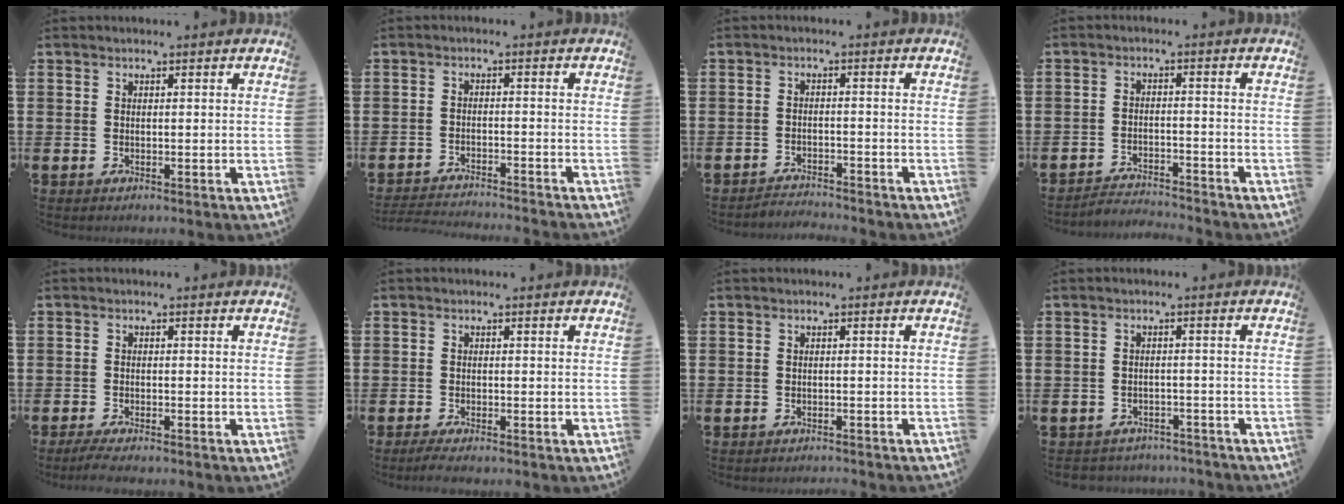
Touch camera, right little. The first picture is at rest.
{"total": 2.5, "force": [-2.4, -0.3, 0.1], "torque": [-0.003, 0.001, -0.052]}
{"total": 2.1, "force": [-2.1, -0.1, -0.2], "torque": [-0.002, 0.003, -0.046]}
{"total": 2.7, "force": [-2.7, 0.0, -0.1], "torque": [-0.005, 0.003, -0.058]}
{"total": 1.7, "force": [-1.5, 0.0, 0.9], "torque": [-0.016, 0.002, -0.028]}
{"total": 1.3, "force": [-1.0, 0.1, 0.9], "torque": [-0.015, -0.001, -0.019]}
{"total": 0.8, "force": [-0.8, -0.1, 0.0], "torque": [-0.001, 0.000, -0.017]}
{"total": 2.0, "force": [-1.9, 0.3, -0.3], "torque": [-0.004, 0.002, -0.044]}